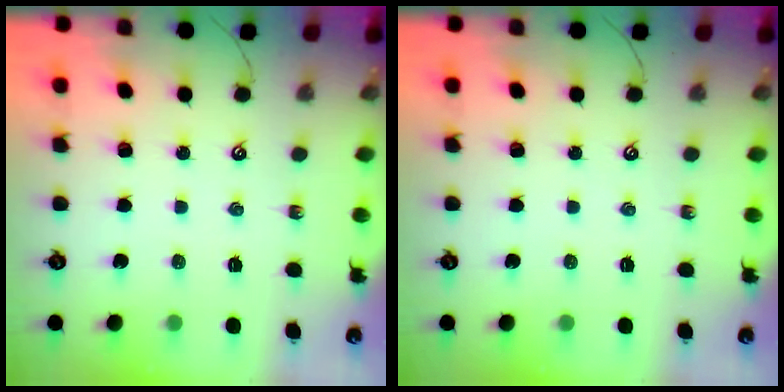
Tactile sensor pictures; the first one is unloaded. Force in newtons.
{"total": 0.0}